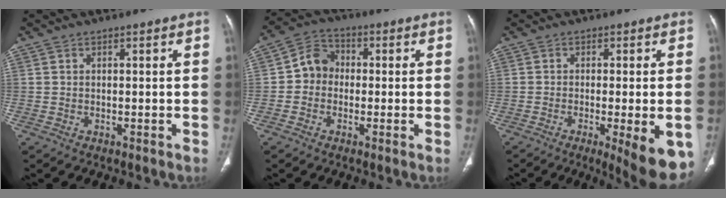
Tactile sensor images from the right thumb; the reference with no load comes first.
{"total": 6.2, "force": [-0.6, 5.5, 2.9], "torque": [-0.029, 0.022, -0.025]}
{"total": 11.8, "force": [-5.1, 3.0, 10.3], "torque": [-0.107, -0.008, -0.065]}